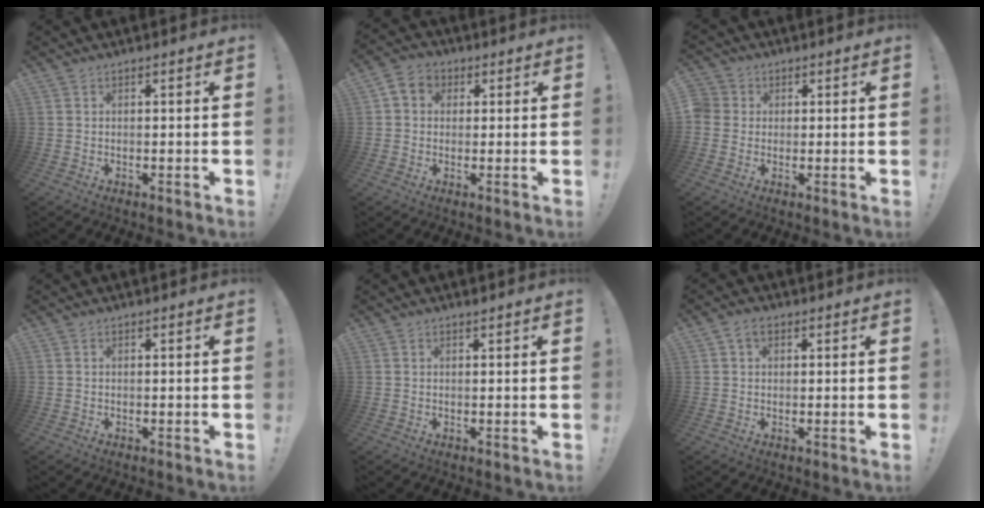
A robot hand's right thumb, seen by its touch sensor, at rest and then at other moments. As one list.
[{"total": 5.3, "force": [0.9, 4.6, 2.5], "torque": [-0.039, 0.007, 0.020]}, {"total": 4.1, "force": [0.3, 3.9, 1.1], "torque": [-0.021, 0.000, 0.003]}, {"total": 0.0}, {"total": 0.7, "force": [0.6, -0.3, 0.1], "torque": [0.004, -0.004, 0.010]}, {"total": 3.1, "force": [1.2, 2.2, 2.0], "torque": [-0.033, 0.003, 0.021]}]